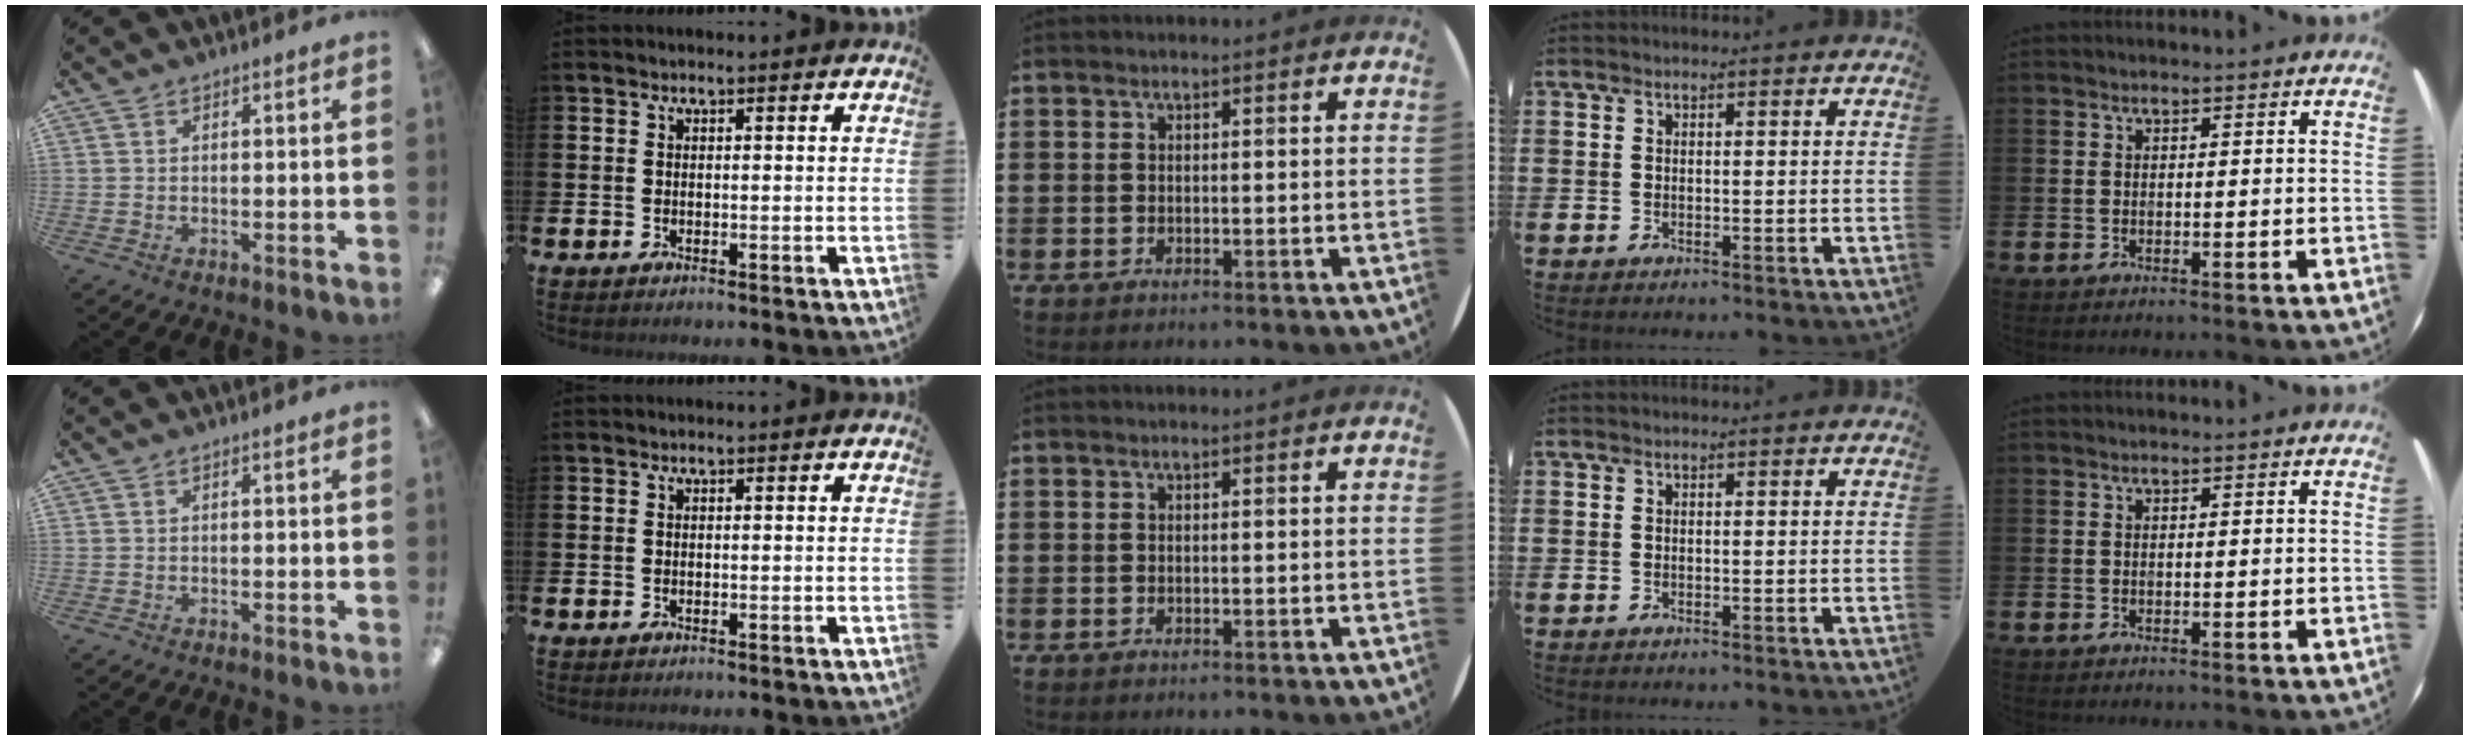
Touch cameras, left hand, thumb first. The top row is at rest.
{}